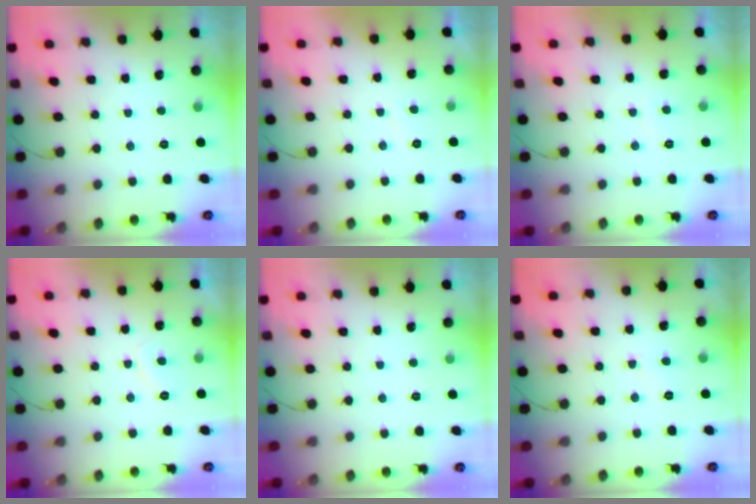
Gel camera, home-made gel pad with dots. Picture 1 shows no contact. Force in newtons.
{"total": 0.5, "press": 0.1, "slide": 0.5}
{"total": 1.7, "press": 1.6, "slide": 0.5}
{"total": 2.7, "press": 2.5, "slide": 0.9}
{"total": 0.0}
{"total": 3.9, "press": 3.9, "slide": 0.4}